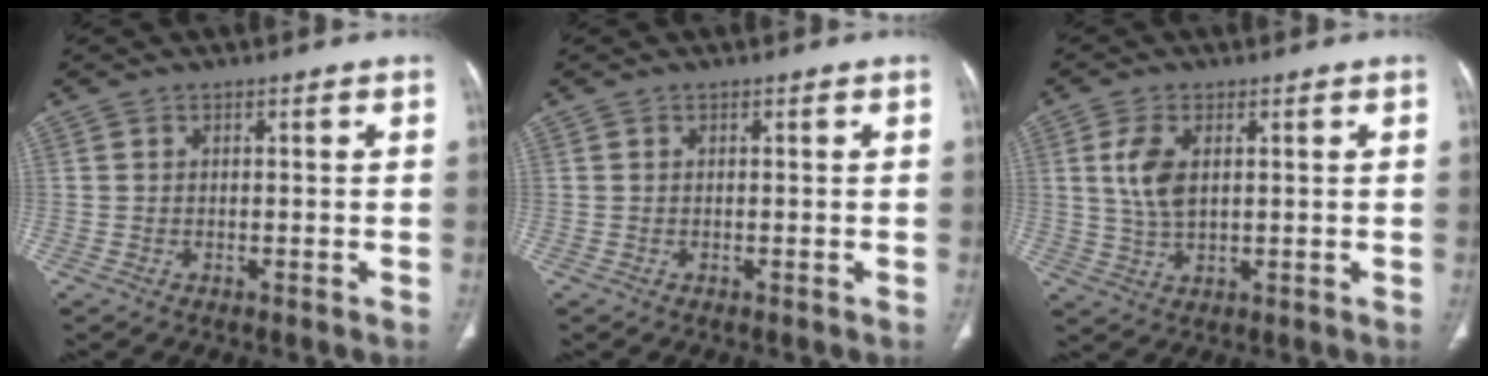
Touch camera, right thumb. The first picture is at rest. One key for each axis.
{"total": 0.0}
{"total": 6.5, "fx": 1.6, "fy": 3.4, "fz": 5.3, "tx": -0.114, "ty": -0.004, "tz": 0.036}